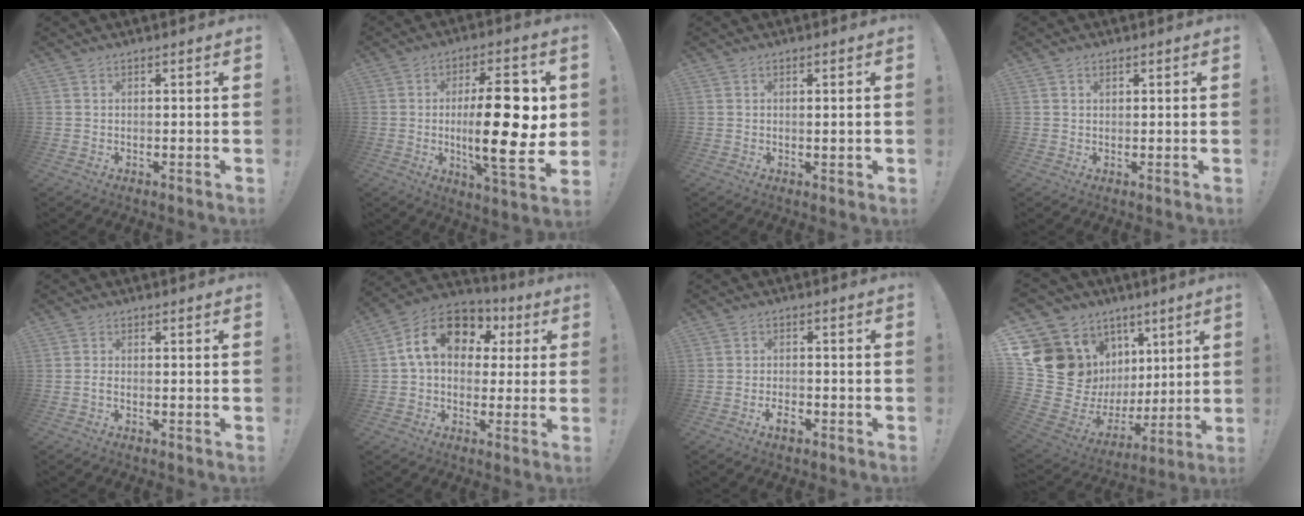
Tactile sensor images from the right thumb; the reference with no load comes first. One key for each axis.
{"total": 21.9, "fx": 0.2, "fy": 6.2, "fz": 21.0, "tx": -0.338, "ty": -0.008, "tz": 0.000}
{"total": 1.3, "fx": 0.2, "fy": 0.0, "fz": 1.3, "tx": -0.020, "ty": -0.002, "tz": 0.003}
{"total": 0.9, "fx": 0.6, "fy": 0.7, "fz": 0.2, "tx": 0.003, "ty": -0.001, "tz": 0.009}
{"total": 1.1, "fx": -0.7, "fy": 0.3, "fz": 0.8, "tx": -0.020, "ty": 0.005, "tz": -0.011}
{"total": 17.9, "fx": 6.9, "fy": 12.5, "fz": 10.9, "tx": -0.170, "ty": -0.012, "tz": 0.129}
{"total": 3.1, "fx": -2.4, "fy": 1.2, "fz": 1.6, "tx": -0.026, "ty": 0.013, "tz": -0.040}
{"total": 18.3, "fx": 6.3, "fy": 14.7, "fz": 9.0, "tx": -0.173, "ty": -0.069, "tz": 0.171}